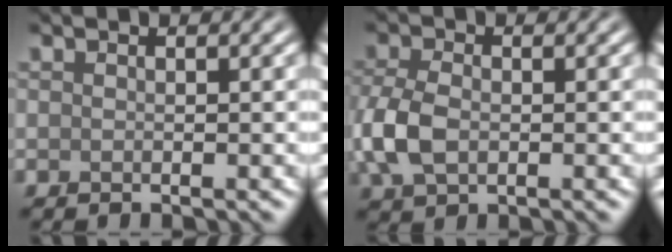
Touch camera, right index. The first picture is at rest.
{"total": 4.5, "force": [-0.9, 2.9, 3.4], "torque": [-0.083, -0.004, -0.023]}